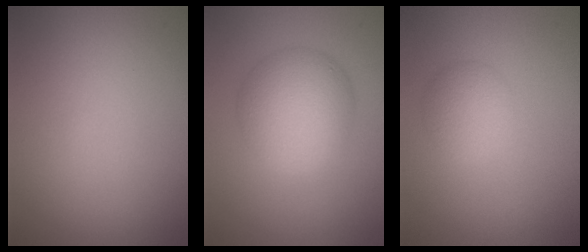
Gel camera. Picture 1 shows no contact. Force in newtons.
{"total": 6.3, "press": 6.3, "slide": 0.1}
{"total": 2.7, "press": 2.7, "slide": 0.2}